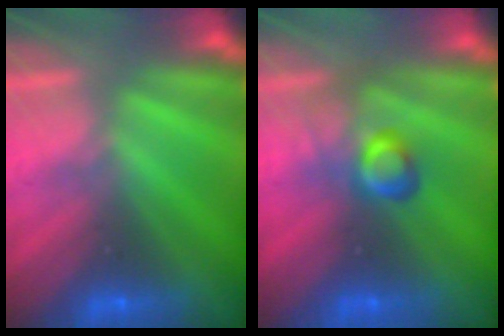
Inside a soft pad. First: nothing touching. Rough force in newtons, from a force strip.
{"total": 2.8}